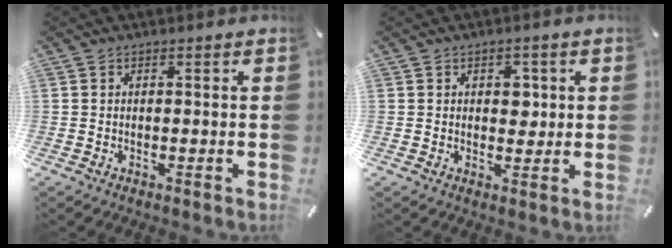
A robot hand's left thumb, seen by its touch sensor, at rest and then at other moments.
{"total": 3.7, "force": [0.7, 2.7, 2.3], "torque": [-0.018, -0.005, 0.002]}